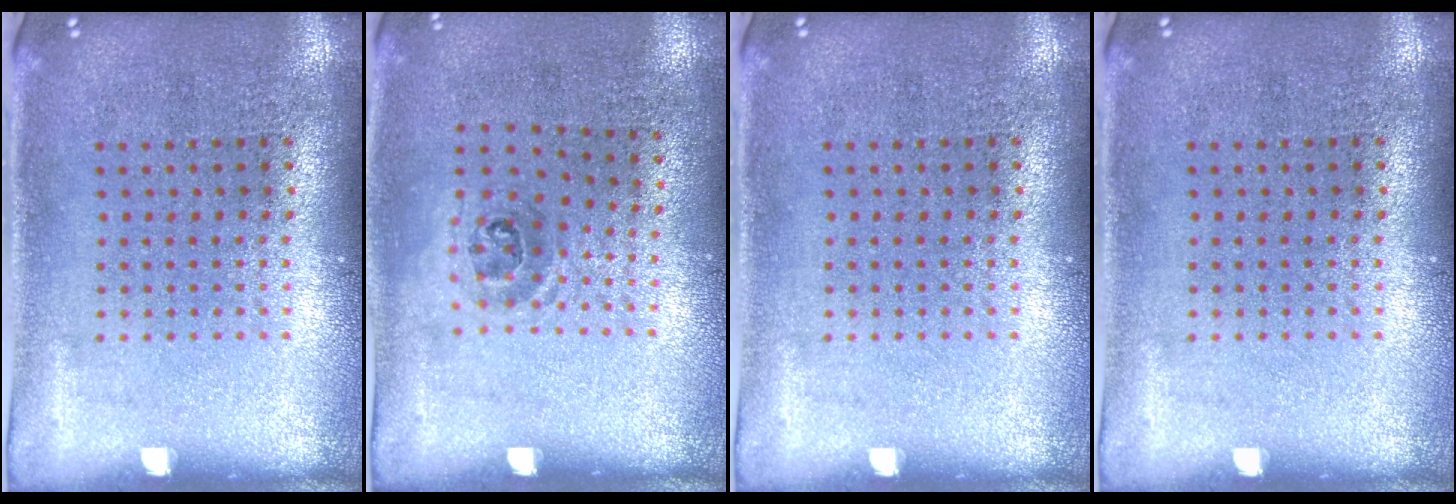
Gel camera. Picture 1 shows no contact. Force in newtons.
{"total": 1.0, "press": 0.7, "slide": 0.7}
{"total": 0.0}
{"total": 0.0}